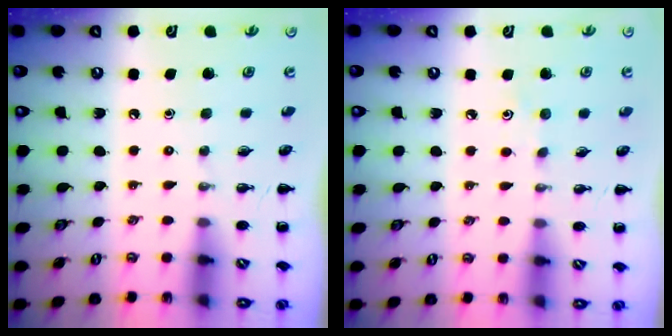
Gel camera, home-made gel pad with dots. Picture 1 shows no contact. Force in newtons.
{"total": 2.8, "press": 2.7, "slide": 0.8}